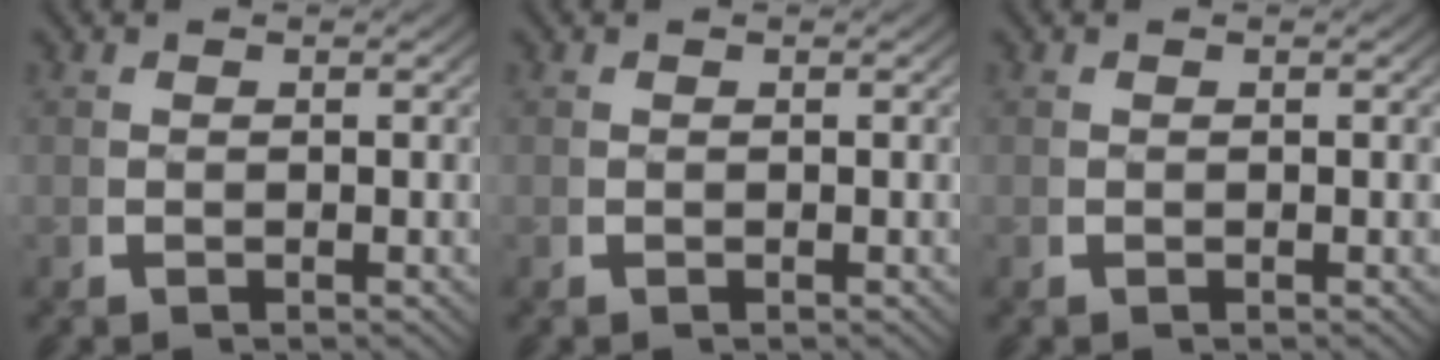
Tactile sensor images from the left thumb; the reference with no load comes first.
{"total": 0.0}
{"total": 0.0}